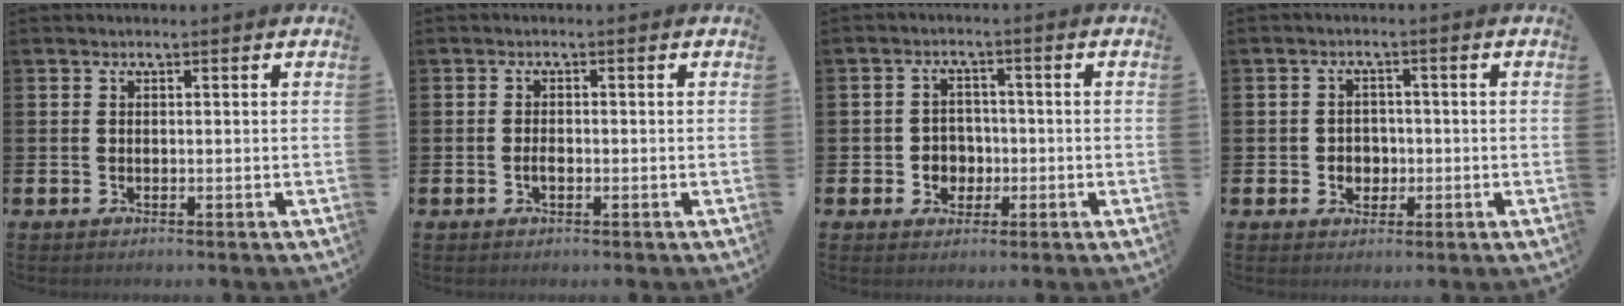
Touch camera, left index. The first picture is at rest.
{"total": 1.2, "force": [-0.4, 0.6, 1.0], "torque": [-0.014, 0.000, -0.009]}
{"total": 3.0, "force": [-0.4, 2.8, 0.8], "torque": [-0.014, 0.001, -0.017]}
{"total": 2.6, "force": [-0.3, 2.4, 0.8], "torque": [-0.012, 0.004, -0.014]}